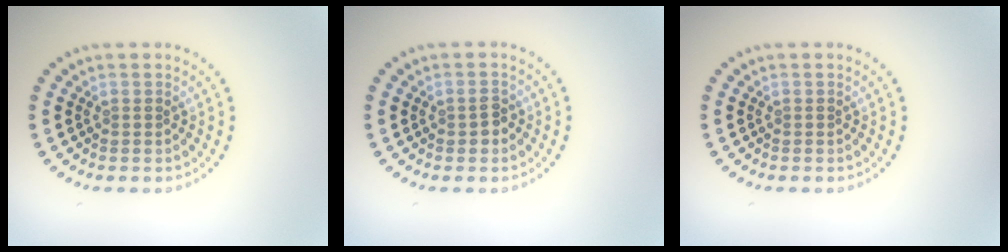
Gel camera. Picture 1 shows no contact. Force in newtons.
{"total": 1.4, "press": 1.4, "slide": 0.1}
{"total": 0.0}